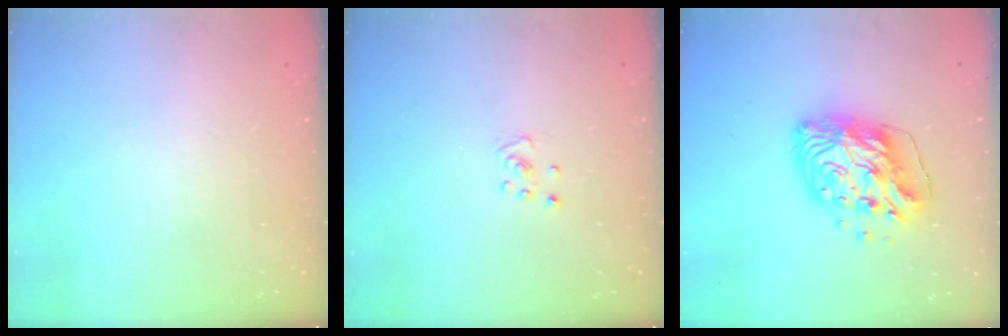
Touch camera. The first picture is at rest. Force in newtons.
{"total": 3.3, "press": 3.3, "slide": 0.3}
{"total": 14.8, "press": 14.7, "slide": 1.7}